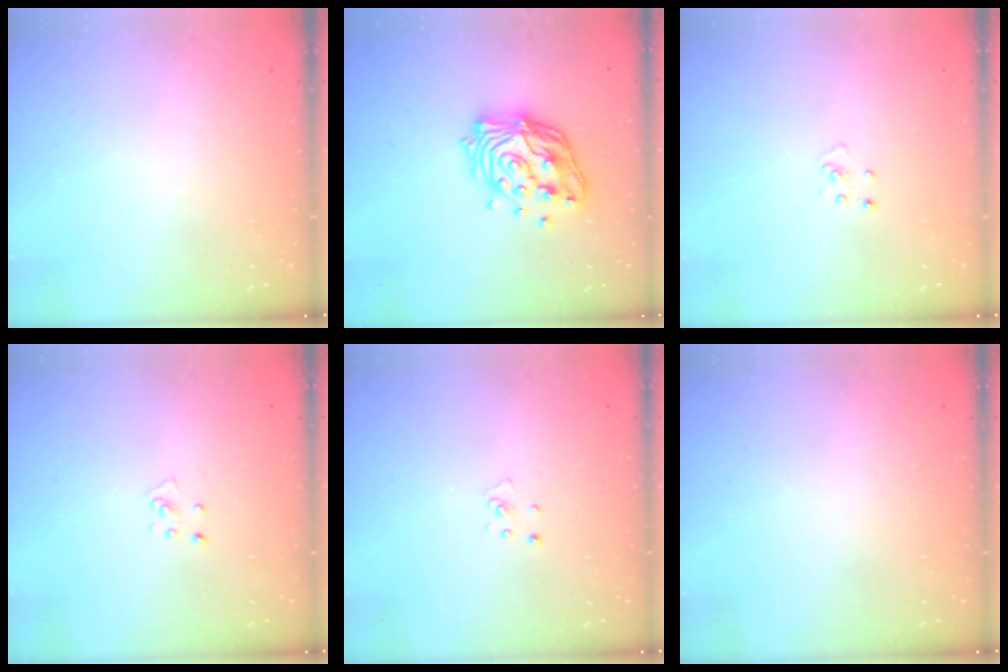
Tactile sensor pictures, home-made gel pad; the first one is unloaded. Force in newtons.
{"total": 13.7, "press": 13.6, "slide": 1.4}
{"total": 2.5, "press": 2.5, "slide": 0.3}
{"total": 3.3, "press": 3.3, "slide": 0.3}
{"total": 2.3, "press": 2.3, "slide": 0.2}
{"total": 0.0}